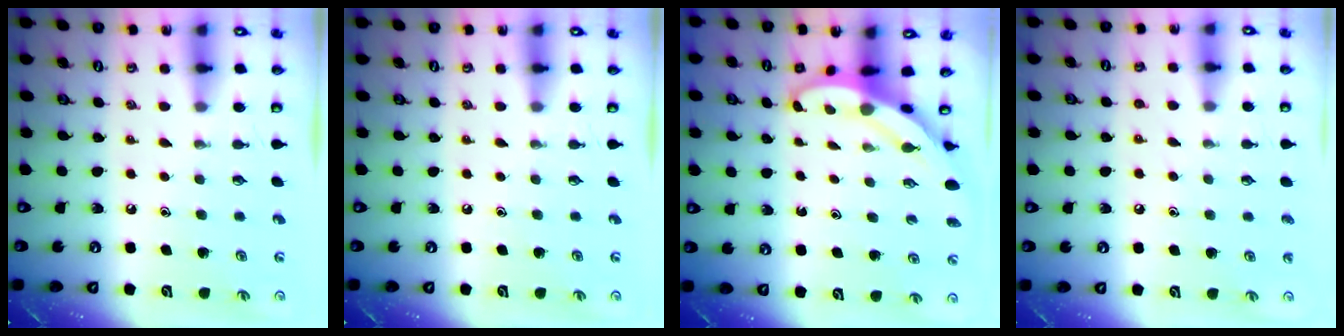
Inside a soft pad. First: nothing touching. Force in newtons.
{"total": 0.0}
{"total": 3.5, "press": 3.5, "slide": 0.1}
{"total": 5.4, "press": 5.4, "slide": 0.5}